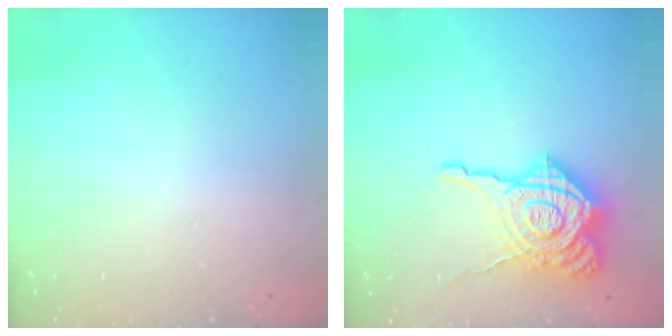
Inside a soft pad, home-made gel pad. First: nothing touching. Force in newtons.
{"total": 20.6, "press": 20.5, "slide": 1.6}